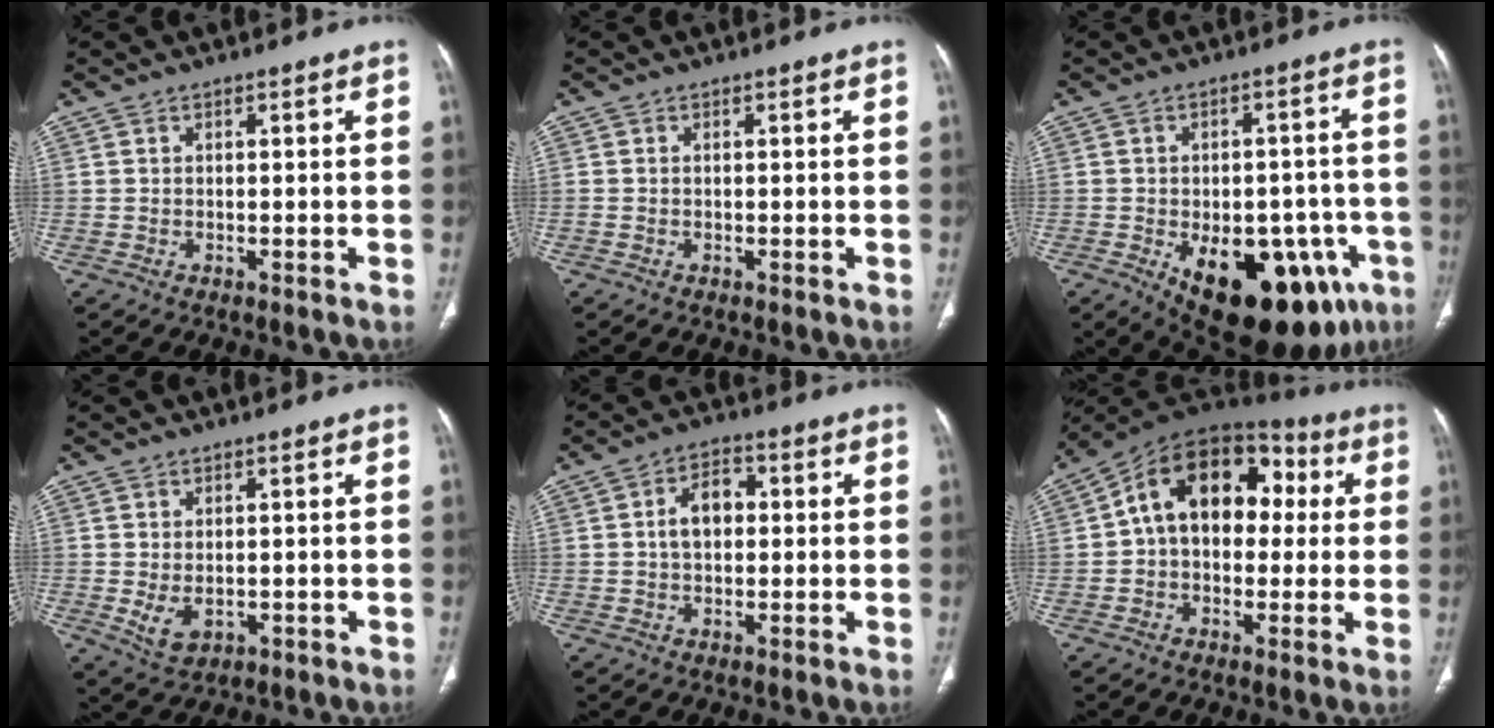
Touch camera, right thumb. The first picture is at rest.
{"total": 0.0}
{"total": 22.1, "force": [-9.1, 11.5, 16.5], "torque": [-0.176, 0.015, -0.104]}
{"total": 3.9, "force": [-0.7, 2.6, 2.9], "torque": [-0.050, -0.006, 0.004]}
{"total": 6.1, "force": [0.5, 4.1, 4.5], "torque": [-0.068, 0.018, 0.002]}
{"total": 17.7, "force": [2.3, 12.1, 12.7], "torque": [-0.156, 0.049, 0.025]}